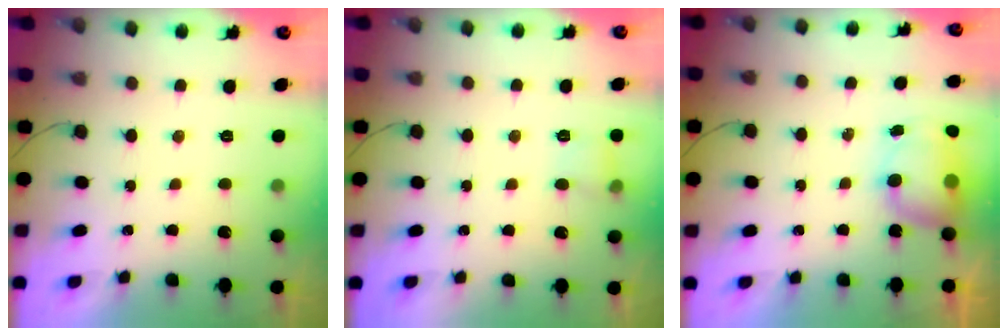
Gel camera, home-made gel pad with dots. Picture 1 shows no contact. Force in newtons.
{"total": 5.0, "press": 4.7, "slide": 1.7}
{"total": 7.2, "press": 7.0, "slide": 1.3}